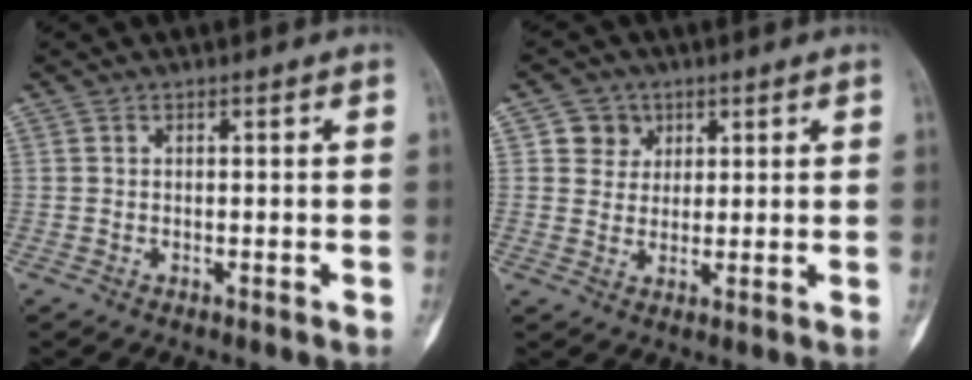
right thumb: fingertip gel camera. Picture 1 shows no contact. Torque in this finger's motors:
{"motor_torque": [-0.48, 0.49, 0.10, -0.11, 0.01]}